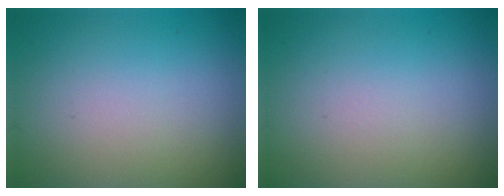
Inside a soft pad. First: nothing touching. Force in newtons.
{"total": 0.0}